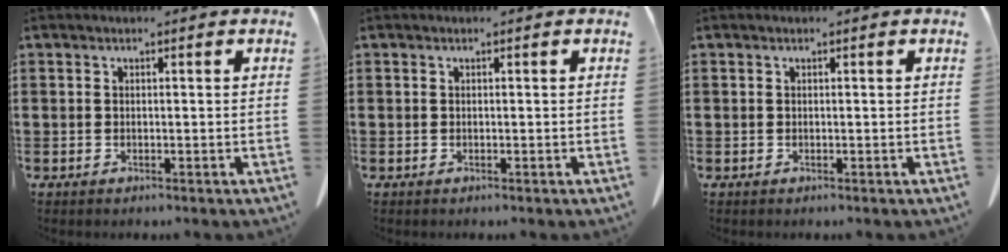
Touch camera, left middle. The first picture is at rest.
{"total": 0.0}
{"total": 0.0}